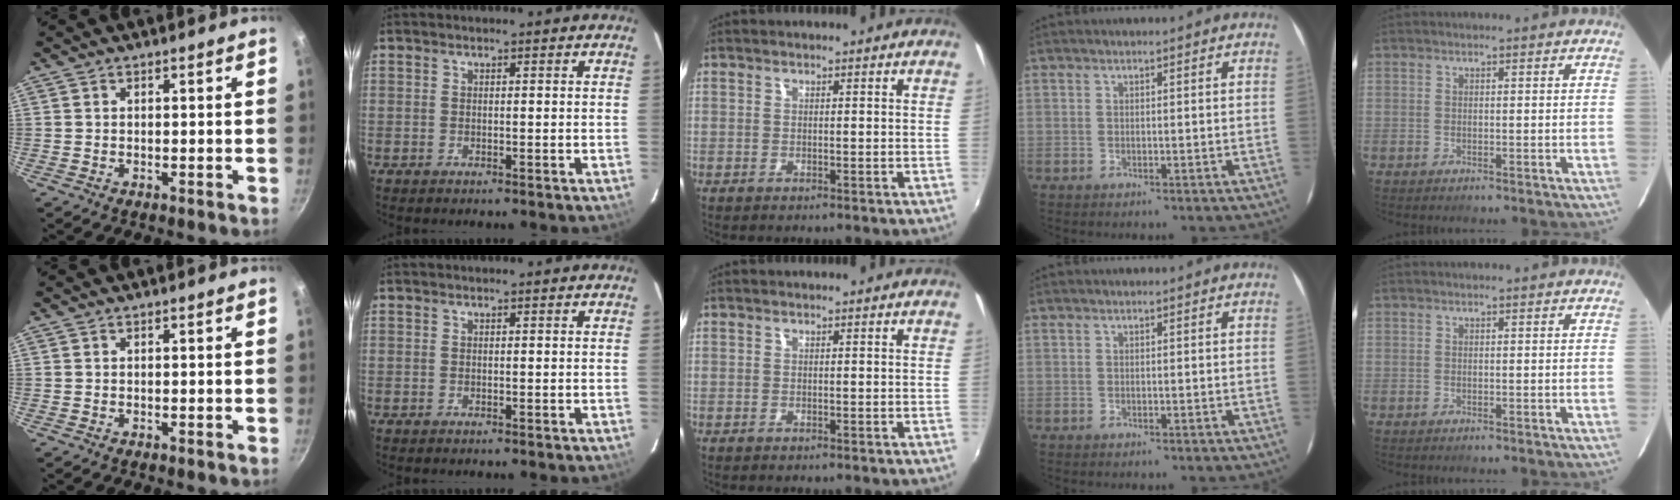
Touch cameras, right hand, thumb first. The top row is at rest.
{}